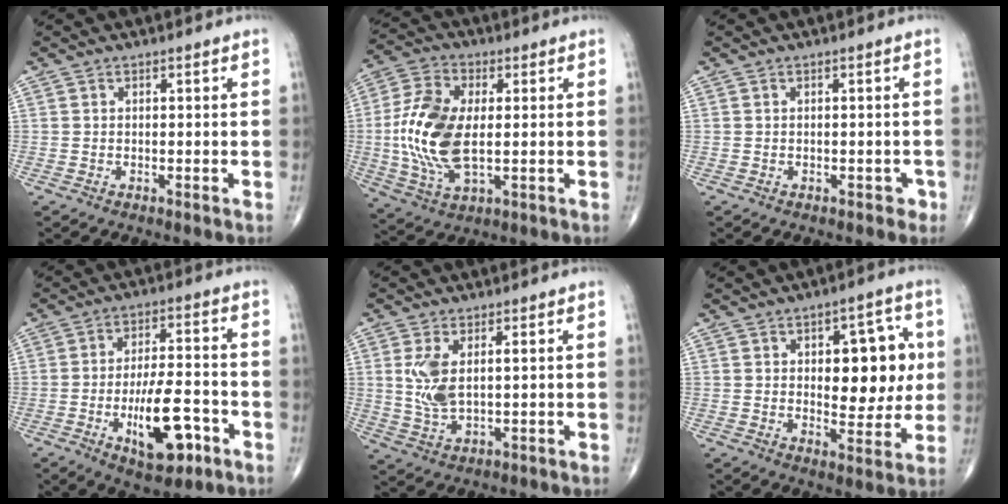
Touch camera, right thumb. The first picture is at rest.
{"total": 15.1, "force": [0.1, 7.8, 12.9], "torque": [-0.271, 0.000, 0.002]}
{"total": 1.4, "force": [-0.7, 1.0, 0.7], "torque": [0.001, 0.007, -0.008]}
{"total": 13.2, "force": [-5.0, 5.2, 11.0], "torque": [-0.168, 0.023, -0.074]}
{"total": 6.5, "force": [1.5, 2.8, 5.6], "torque": [-0.122, -0.010, 0.038]}
{"total": 13.2, "force": [2.1, 6.7, 11.1], "torque": [-0.096, -0.005, 0.032]}